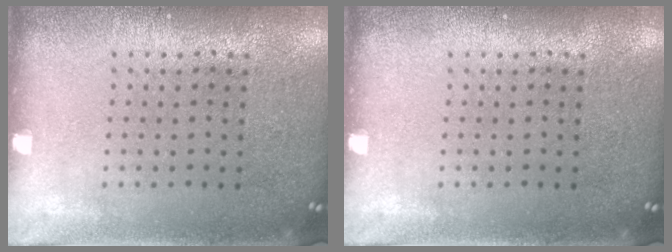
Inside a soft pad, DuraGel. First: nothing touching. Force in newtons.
{"total": 0.0}